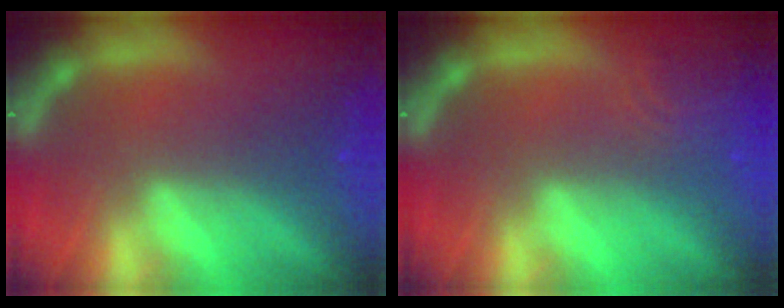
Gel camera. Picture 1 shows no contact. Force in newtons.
{"total": 2.9}